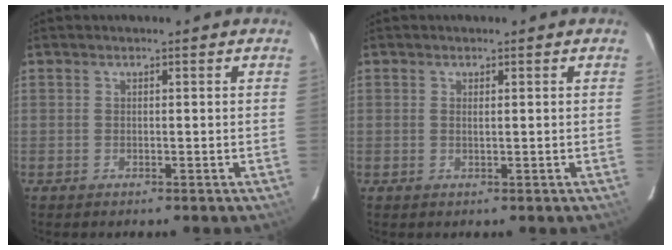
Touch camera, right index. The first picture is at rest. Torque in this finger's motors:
{"motor_torque": [-0.19, 0.02, 0.00, 0.00]}